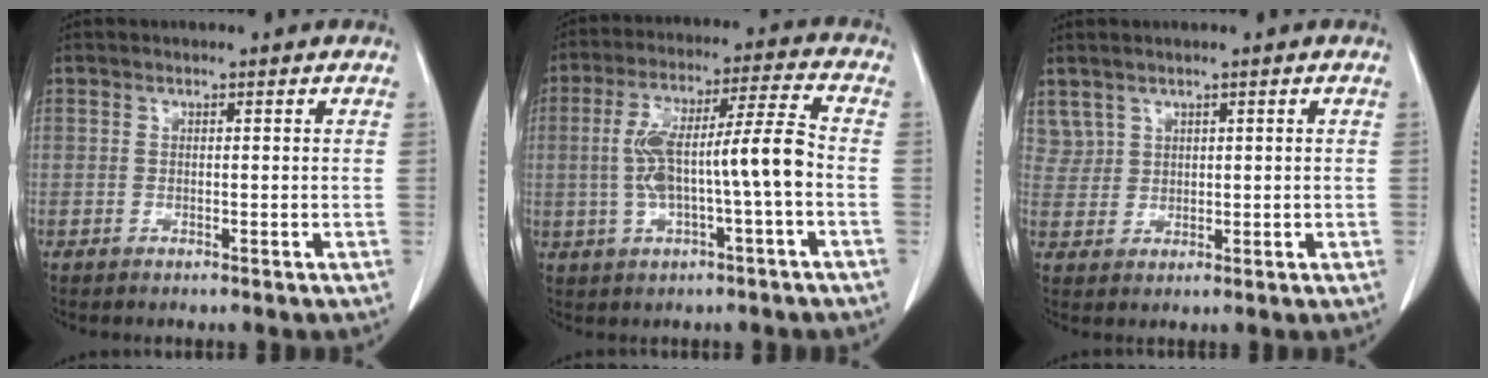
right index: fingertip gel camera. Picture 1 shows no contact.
{"total": 11.8, "force": [-1.4, 1.1, 11.7], "torque": [-0.214, 0.028, -0.022]}
{"total": 3.0, "force": [2.0, 2.2, 0.1], "torque": [0.005, 0.007, 0.044]}